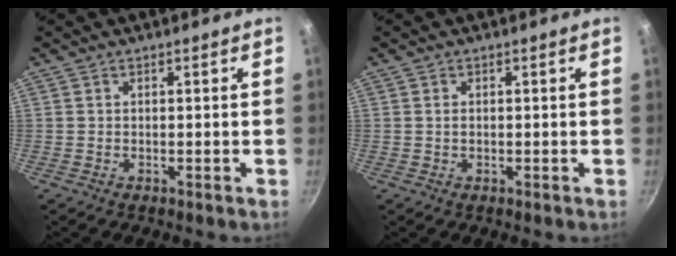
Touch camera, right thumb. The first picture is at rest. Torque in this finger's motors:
{"motor_torque": [-0.31, 0.06, -0.07, 0.47, 0.11]}